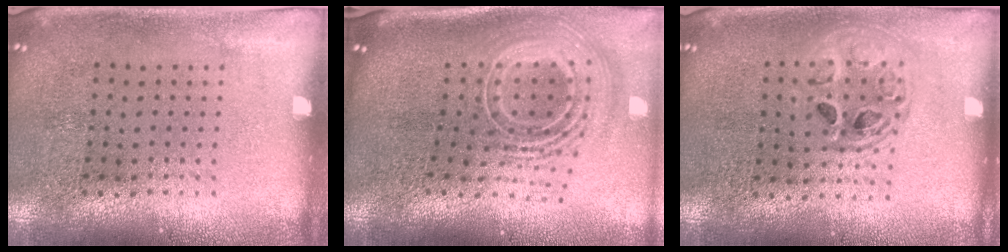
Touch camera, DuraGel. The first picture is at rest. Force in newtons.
{"total": 3.0, "press": 1.9, "slide": 2.3}
{"total": 1.6, "press": 1.4, "slide": 0.7}